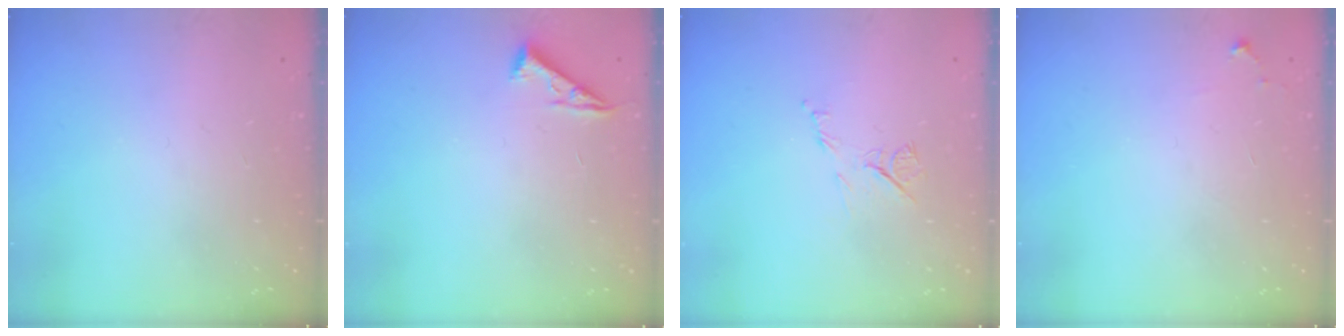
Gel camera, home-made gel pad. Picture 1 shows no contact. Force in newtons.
{"total": 4.3, "press": 4.3, "slide": 0.6}
{"total": 6.6, "press": 6.5, "slide": 0.9}
{"total": 4.9, "press": 4.9, "slide": 0.7}